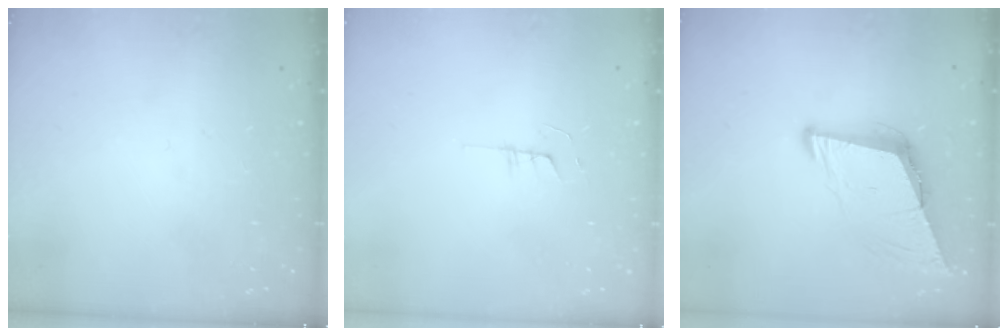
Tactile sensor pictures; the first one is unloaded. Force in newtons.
{"total": 4.0, "press": 4.0, "slide": 0.4}
{"total": 8.6, "press": 7.7, "slide": 3.8}